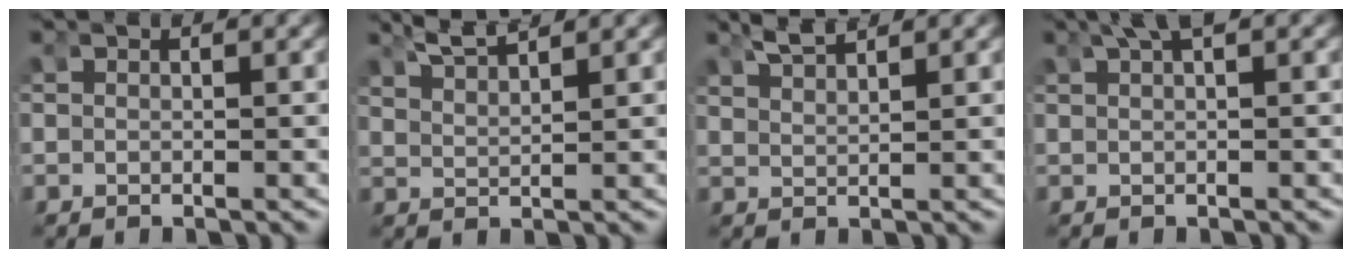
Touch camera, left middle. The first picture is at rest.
{"total": 3.3, "force": [3.0, 0.7, 1.4], "torque": [-0.032, -0.003, 0.056]}
{"total": 2.7, "force": [2.5, 0.4, 0.9], "torque": [-0.020, -0.003, 0.050]}
{"total": 2.6, "force": [1.7, 0.7, 1.9], "torque": [-0.029, 0.009, 0.026]}